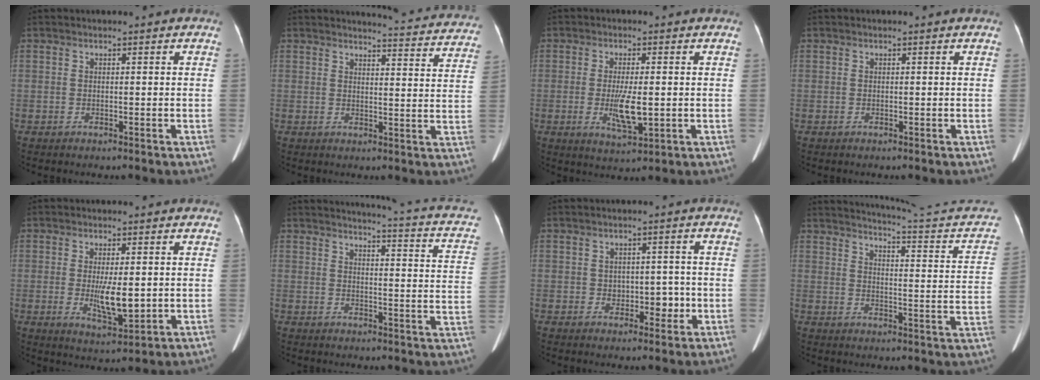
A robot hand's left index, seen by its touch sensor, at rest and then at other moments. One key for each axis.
{"total": 13.6, "fx": 13.4, "fy": 1.1, "fz": 2.0, "tx": -0.004, "ty": -0.065, "tz": 0.126}
{"total": 5.6, "fx": -0.9, "fy": 1.3, "fz": 5.4, "tx": -0.105, "ty": -0.015, "tz": -0.011}
{"total": 0.0}
{"total": 6.3, "fx": -0.4, "fy": 1.7, "fz": 6.1, "tx": -0.106, "ty": -0.016, "tz": 0.002}
{"total": 14.0, "fx": 11.1, "fy": 1.8, "fz": 8.4, "tx": -0.108, "ty": -0.043, "tz": 0.101}
{"total": 3.7, "fx": -0.8, "fy": 2.6, "fz": 2.5, "tx": -0.026, "ty": 0.007, "tz": -0.004}
{"total": 18.1, "fx": 16.9, "fy": 0.0, "fz": 6.5, "tx": -0.092, "ty": -0.069, "tz": 0.194}